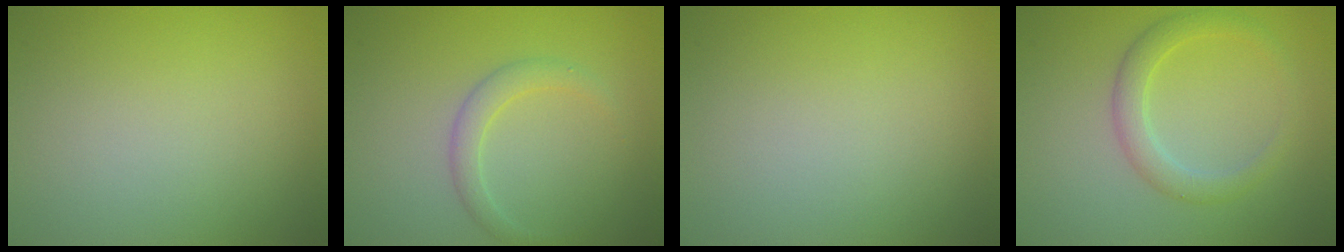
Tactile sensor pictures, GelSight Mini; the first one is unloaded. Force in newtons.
{"total": 1.8, "press": 1.8, "slide": 0.1}
{"total": 0.0}
{"total": 2.6, "press": 2.6, "slide": 0.1}